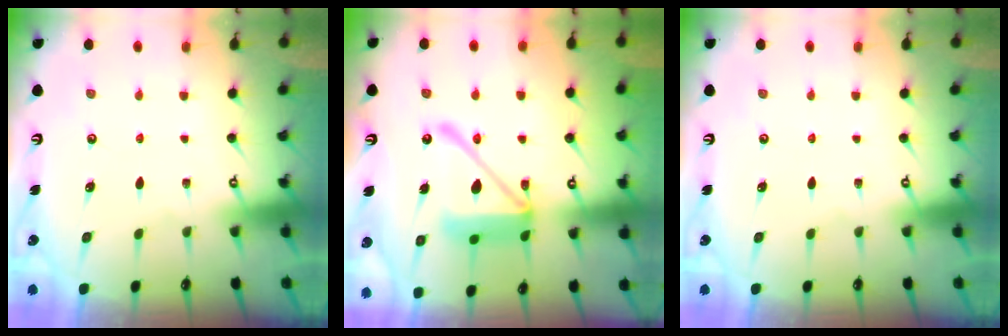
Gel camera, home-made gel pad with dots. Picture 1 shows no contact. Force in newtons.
{"total": 16.8, "press": 16.7, "slide": 2.0}
{"total": 0.0}